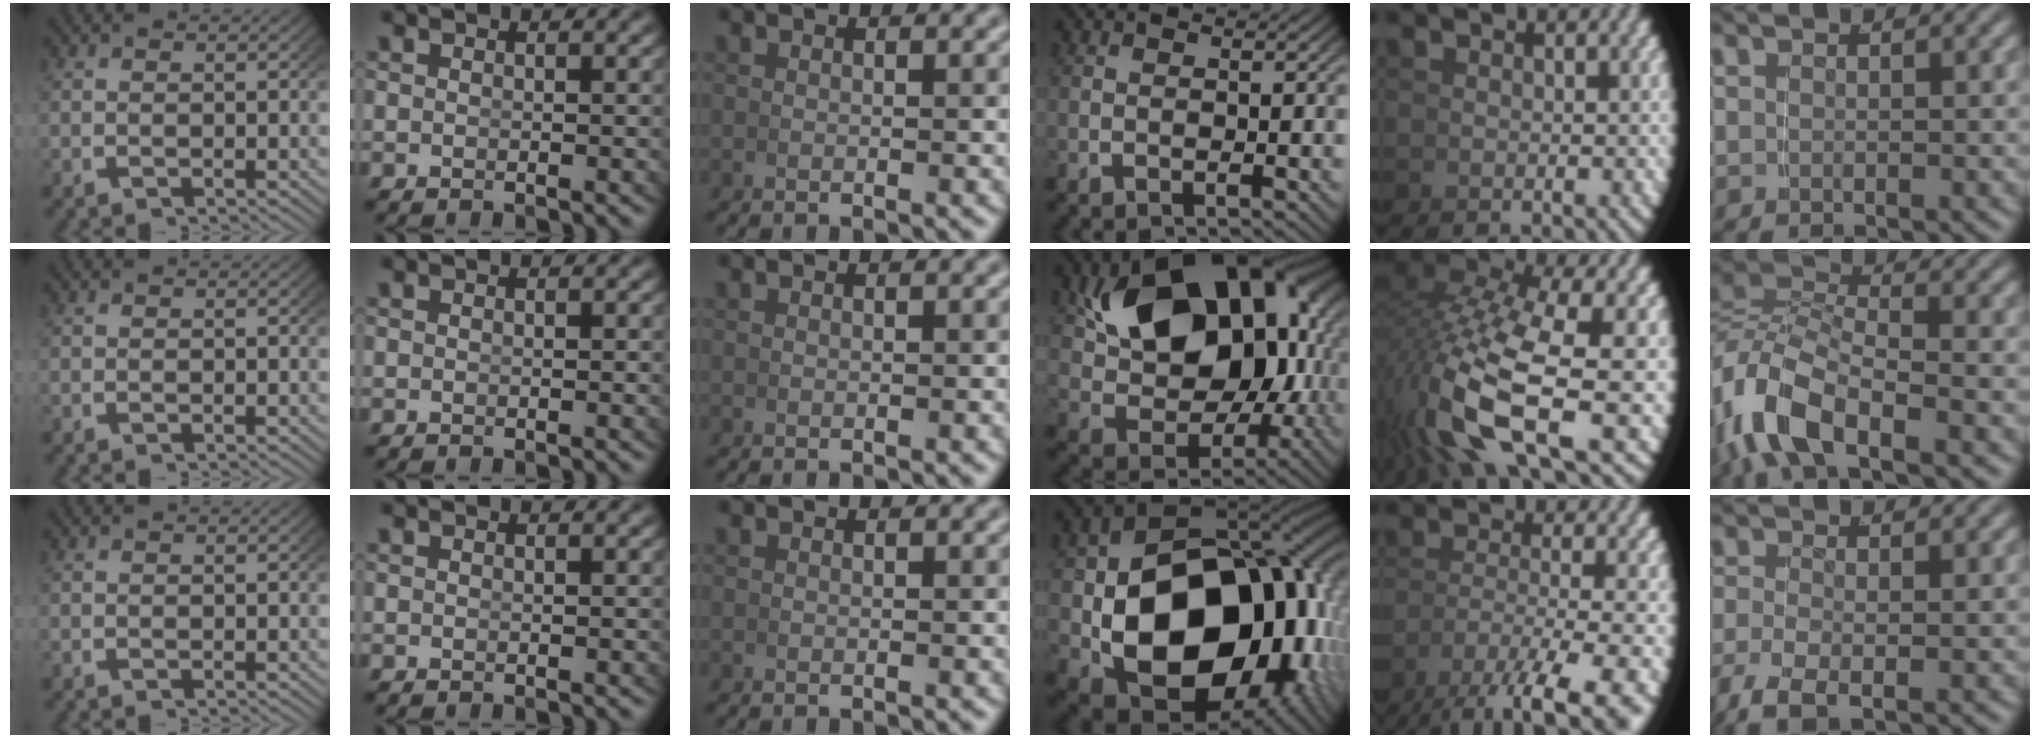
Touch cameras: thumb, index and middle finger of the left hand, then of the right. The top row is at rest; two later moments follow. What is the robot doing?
{"motion": "grasp_and_lifting", "object": "calculator"}